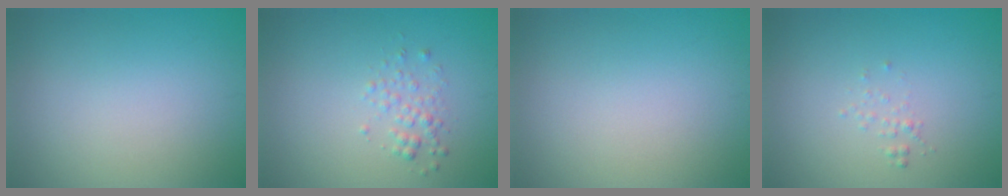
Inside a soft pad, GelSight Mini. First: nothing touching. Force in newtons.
{"total": 1.4, "press": 1.4, "slide": 0.1}
{"total": 0.0}
{"total": 0.6, "press": 0.6, "slide": 0.1}